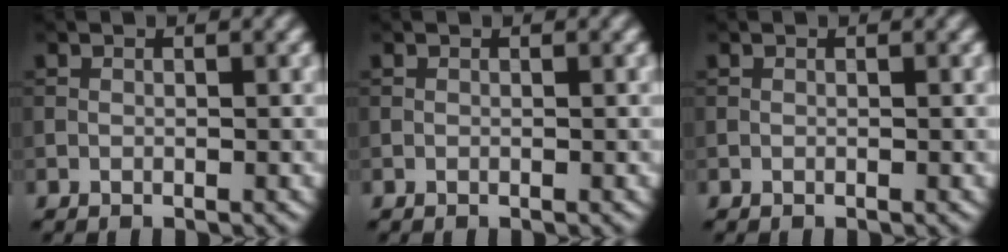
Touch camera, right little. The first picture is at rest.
{"total": 0.0}
{"total": 0.0}